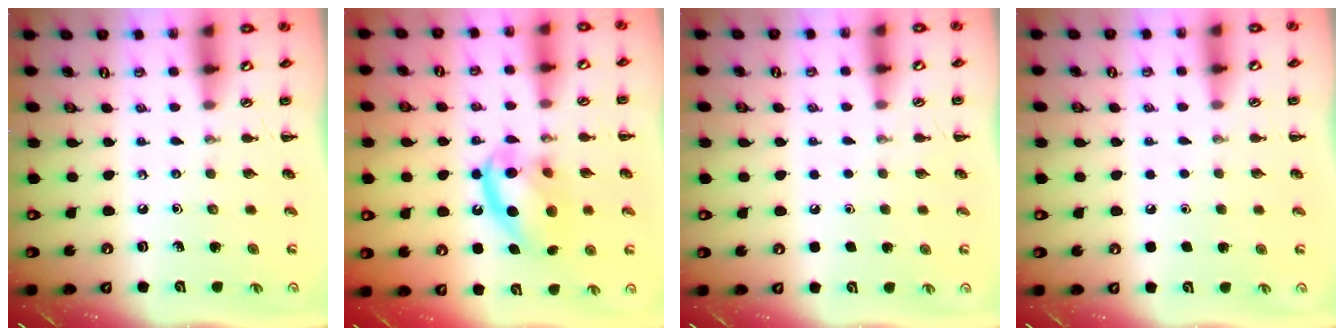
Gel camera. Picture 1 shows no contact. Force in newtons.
{"total": 15.0, "press": 14.8, "slide": 2.5}
{"total": 1.8, "press": 1.7, "slide": 0.1}
{"total": 1.8, "press": 1.7, "slide": 0.1}